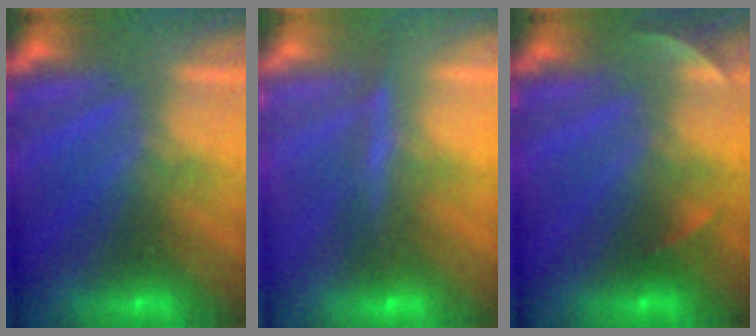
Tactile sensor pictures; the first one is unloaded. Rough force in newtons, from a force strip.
{"total": 4.6}
{"total": 1.9}